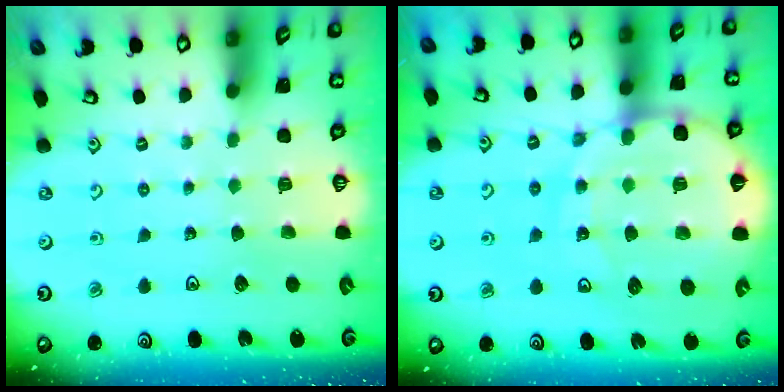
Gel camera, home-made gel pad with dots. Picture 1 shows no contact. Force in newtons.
{"total": 17.8, "press": 17.4, "slide": 3.8}